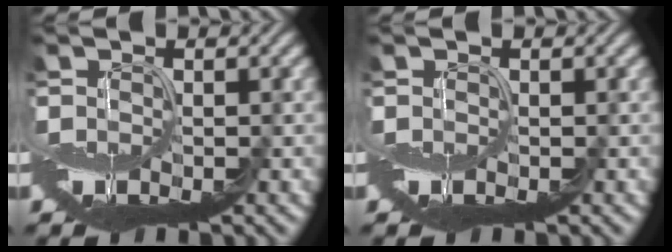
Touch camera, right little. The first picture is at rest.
{"total": 0.0}